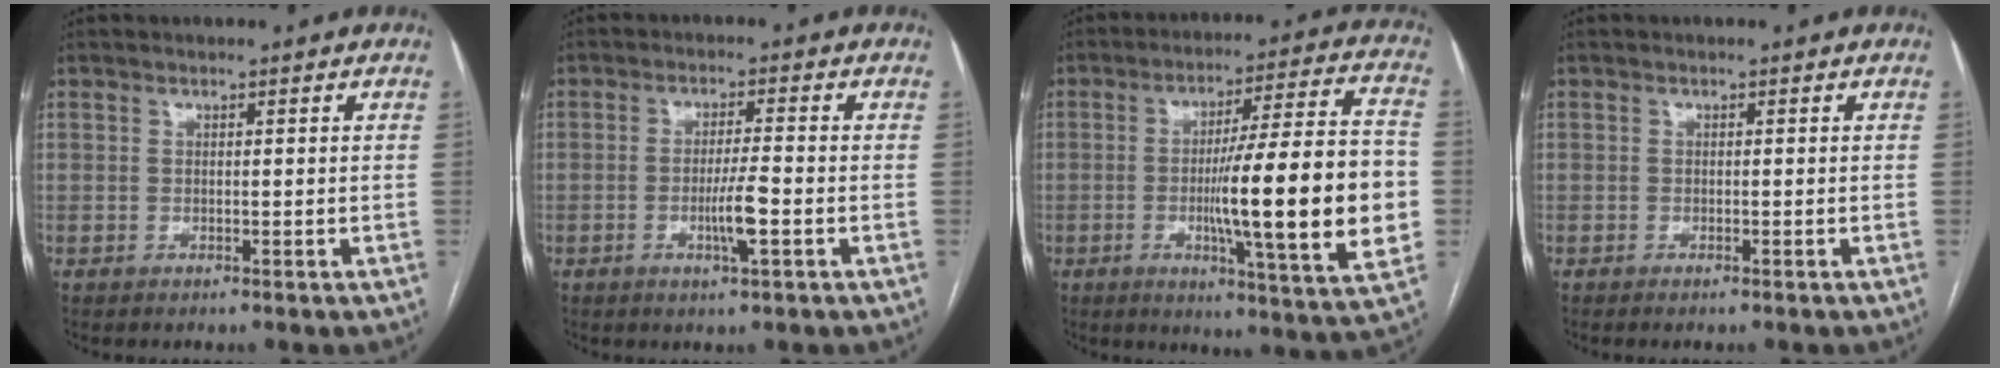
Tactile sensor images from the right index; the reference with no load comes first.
{"total": 4.9, "force": [-1.6, 0.0, 4.6], "torque": [-0.084, -0.007, -0.028]}
{"total": 21.9, "force": [-2.9, 1.2, 21.7], "torque": [-0.288, 0.006, -0.044]}
{"total": 0.8, "force": [-0.6, 0.0, 0.4], "torque": [-0.009, -0.002, -0.009]}